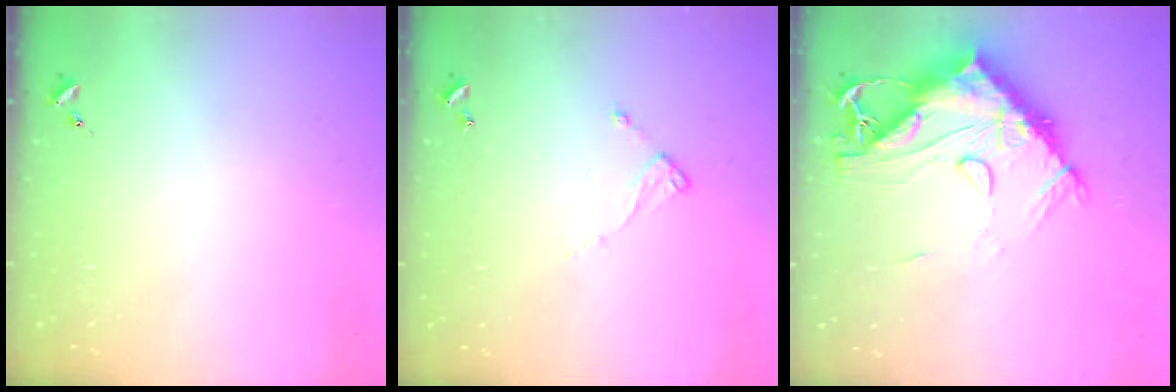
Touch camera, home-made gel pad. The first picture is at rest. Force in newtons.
{"total": 6.4, "press": 6.4, "slide": 0.4}
{"total": 18.5, "press": 18.4, "slide": 1.9}